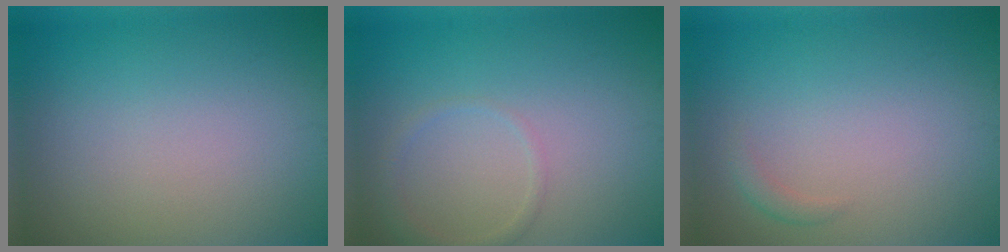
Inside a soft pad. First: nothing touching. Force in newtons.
{"total": 1.4, "press": 1.4, "slide": 0.1}
{"total": 0.9, "press": 0.9, "slide": 0.0}